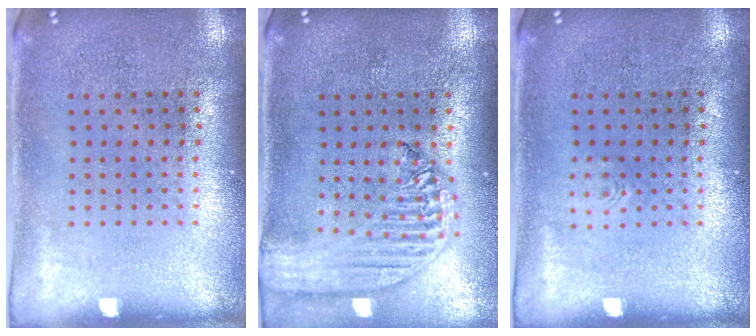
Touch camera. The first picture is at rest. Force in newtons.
{"total": 2.5, "press": 2.1, "slide": 1.4}
{"total": 0.5, "press": 0.5, "slide": 0.1}